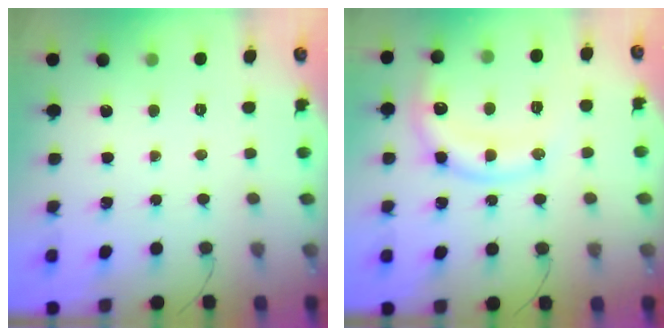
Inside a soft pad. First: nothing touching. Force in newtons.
{"total": 12.5, "press": 12.4, "slide": 1.6}